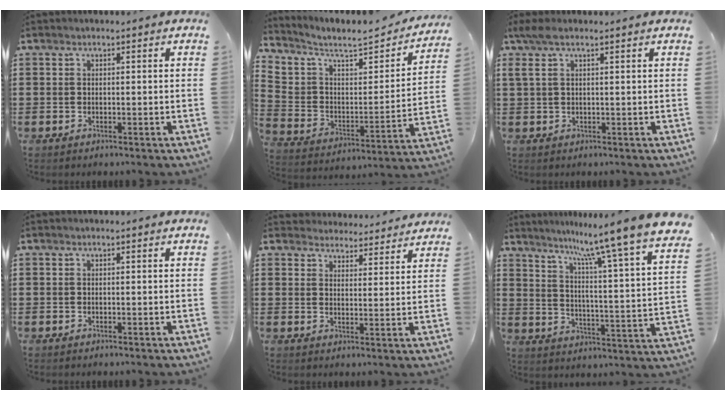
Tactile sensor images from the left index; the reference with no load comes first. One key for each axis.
{"total": 5.5, "fx": 4.7, "fy": 2.0, "fz": 2.0, "tx": -0.069, "ty": -0.039, "tz": 0.074}
{"total": 2.3, "fx": 1.0, "fy": 0.5, "fz": 2.0, "tx": -0.043, "ty": 0.000, "tz": 0.018}
{"total": 0.0}
{"total": 4.1, "fx": 4.1, "fy": 0.6, "fz": 0.0, "tx": -0.016, "ty": -0.019, "tz": 0.074}
{"total": 9.8, "fx": 8.3, "fy": -2.2, "fz": 4.7, "tx": -0.110, "ty": -0.078, "tz": 0.124}